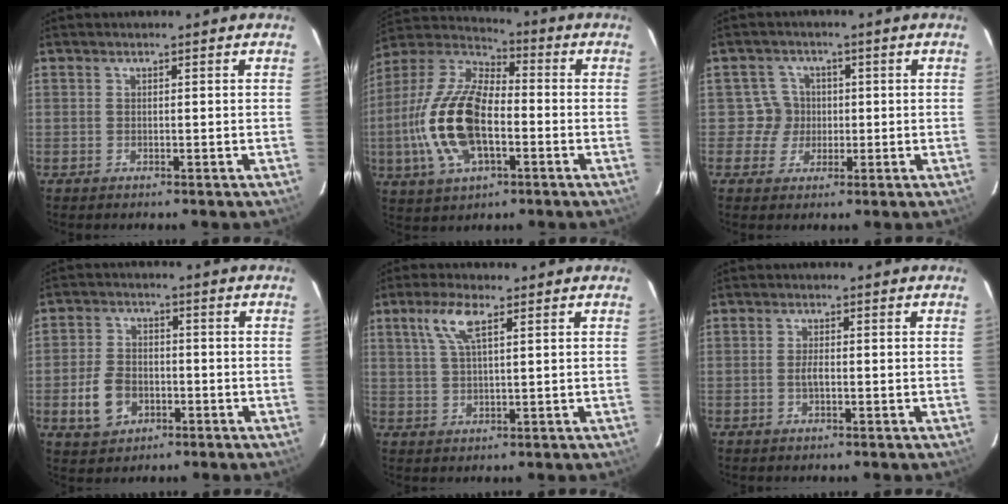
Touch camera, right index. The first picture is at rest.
{"total": 18.9, "force": [-3.8, 9.1, 16.2], "torque": [-0.349, 0.000, -0.075]}
{"total": 3.7, "force": [-0.1, 3.7, -0.2], "torque": [0.010, 0.010, -0.005]}
{"total": 7.8, "force": [-2.6, 5.8, 4.6], "torque": [-0.108, 0.011, -0.042]}
{"total": 5.7, "force": [2.8, 1.1, 4.9], "torque": [-0.102, 0.007, 0.056]}
{"total": 1.7, "force": [-0.4, 0.6, 1.6], "torque": [-0.032, 0.001, -0.008]}